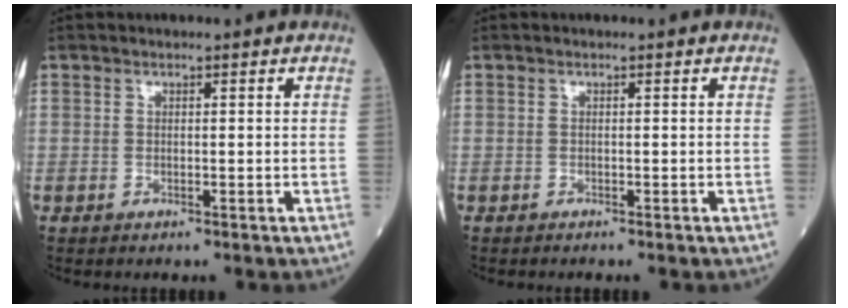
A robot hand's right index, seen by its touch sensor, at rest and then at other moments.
{"total": 0.0}